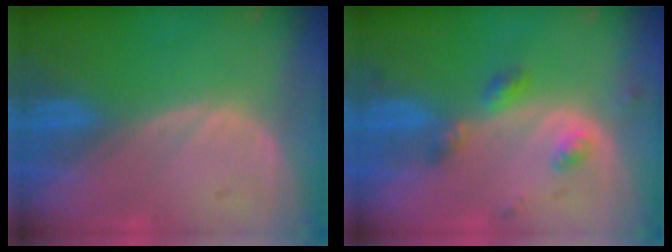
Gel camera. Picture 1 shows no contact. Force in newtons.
{"total": 3.9, "press": 3.9, "slide": 0.7}